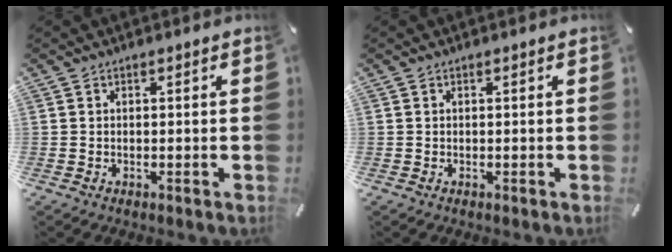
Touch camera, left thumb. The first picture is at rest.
{"total": 0.0}